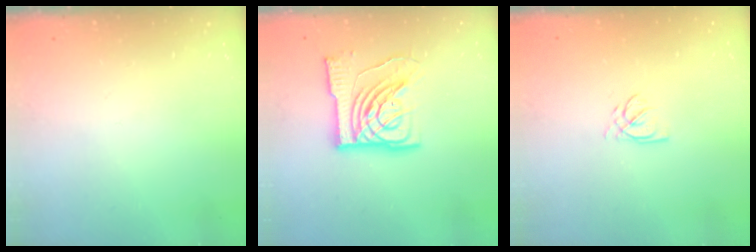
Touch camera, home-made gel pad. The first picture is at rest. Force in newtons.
{"total": 13.9, "press": 13.8, "slide": 1.8}
{"total": 2.3, "press": 2.3, "slide": 0.3}